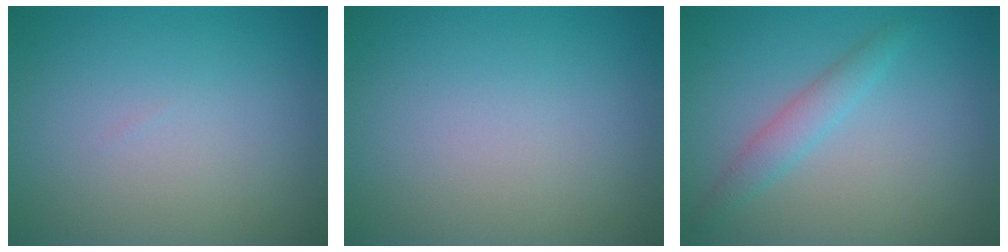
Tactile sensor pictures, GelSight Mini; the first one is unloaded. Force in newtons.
{"total": 0.0}
{"total": 2.0, "press": 2.0, "slide": 0.1}